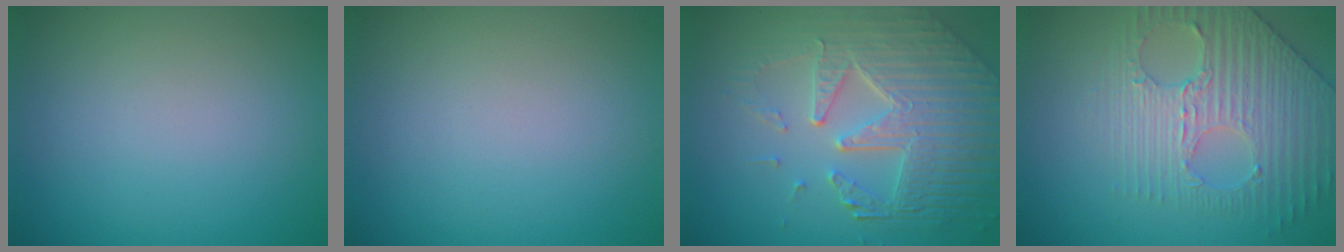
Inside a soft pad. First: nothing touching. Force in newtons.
{"total": 0.0}
{"total": 8.2, "press": 5.7, "slide": 5.8}
{"total": 4.2, "press": 4.2, "slide": 0.3}